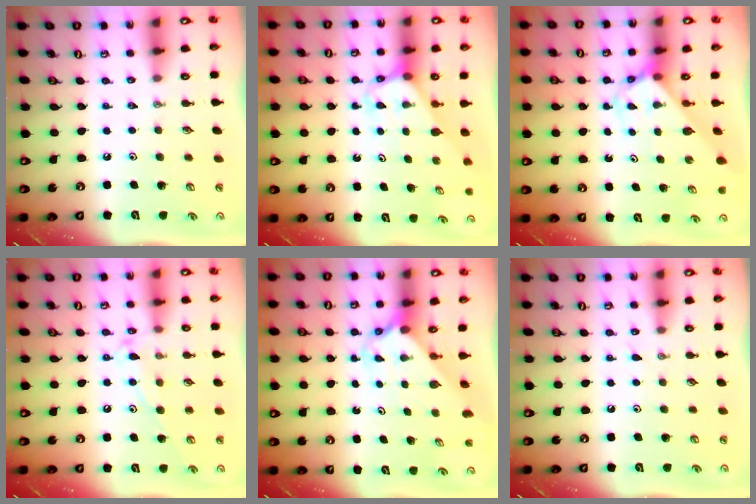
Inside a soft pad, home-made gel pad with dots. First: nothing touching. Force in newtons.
{"total": 3.2, "press": 3.2, "slide": 0.2}
{"total": 2.8, "press": 2.8, "slide": 0.1}
{"total": 10.3, "press": 10.3, "slide": 0.6}
{"total": 2.3, "press": 2.3, "slide": 0.2}
{"total": 5.4, "press": 5.4, "slide": 0.4}